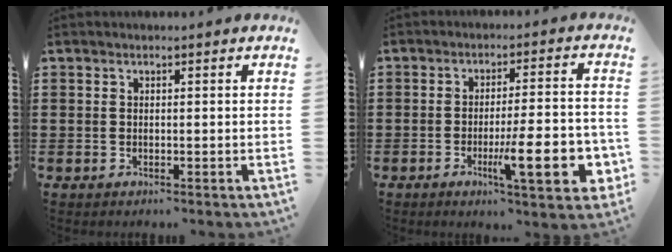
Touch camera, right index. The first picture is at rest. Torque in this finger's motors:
{"motor_torque": [0.68, -0.19, 0.81, 0.21]}